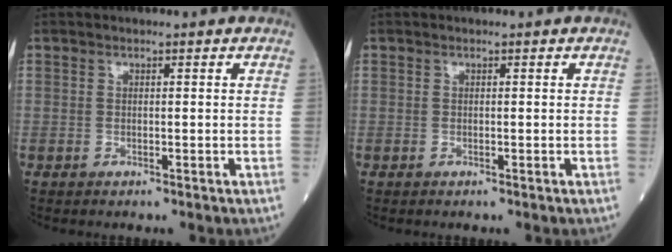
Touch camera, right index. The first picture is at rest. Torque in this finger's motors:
{"motor_torque": [0.00, 0.00, 0.00, -0.01]}